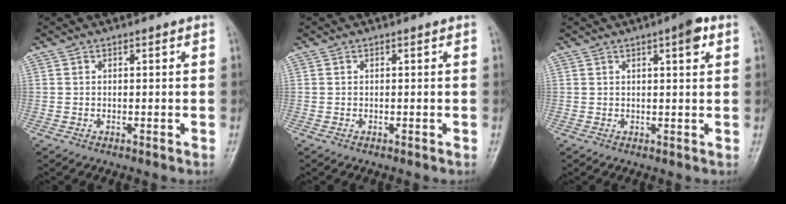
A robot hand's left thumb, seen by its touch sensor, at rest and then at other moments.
{"total": 0.0}
{"total": 4.3, "force": [2.1, 1.0, 3.6], "torque": [-0.046, -0.005, 0.026]}